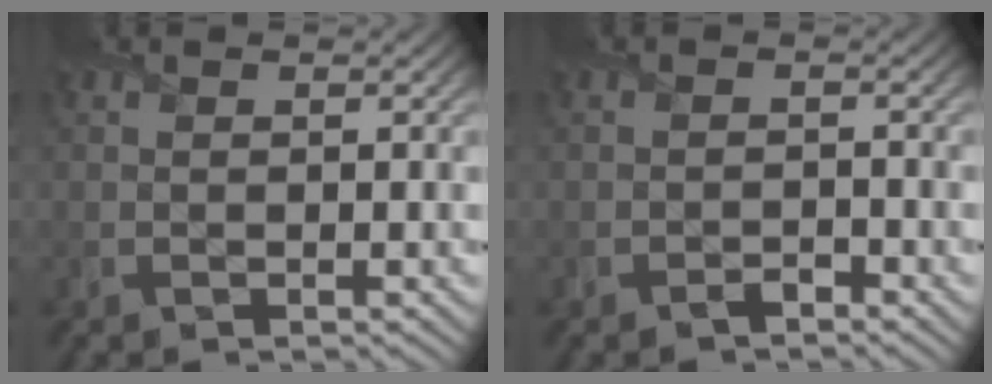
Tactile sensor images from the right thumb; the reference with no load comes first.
{"total": 1.1, "force": [-1.0, 0.3, 0.5], "torque": [-0.009, 0.004, -0.019]}